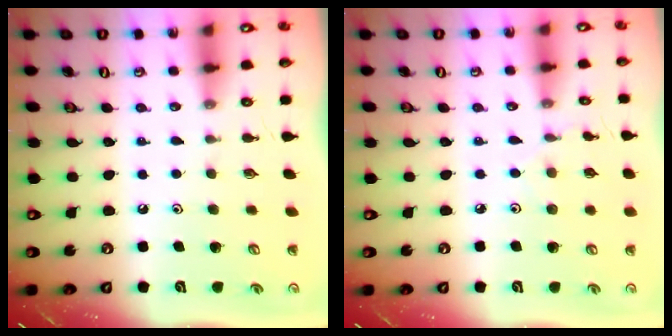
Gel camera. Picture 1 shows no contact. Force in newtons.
{"total": 2.2, "press": 2.2, "slide": 0.4}